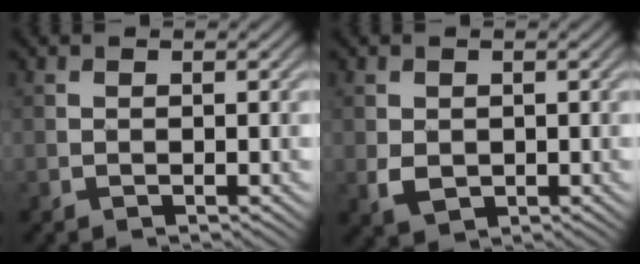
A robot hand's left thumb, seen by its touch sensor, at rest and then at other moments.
{"total": 2.3, "force": [0.0, 1.9, 1.3], "torque": [-0.032, -0.007, 0.004]}